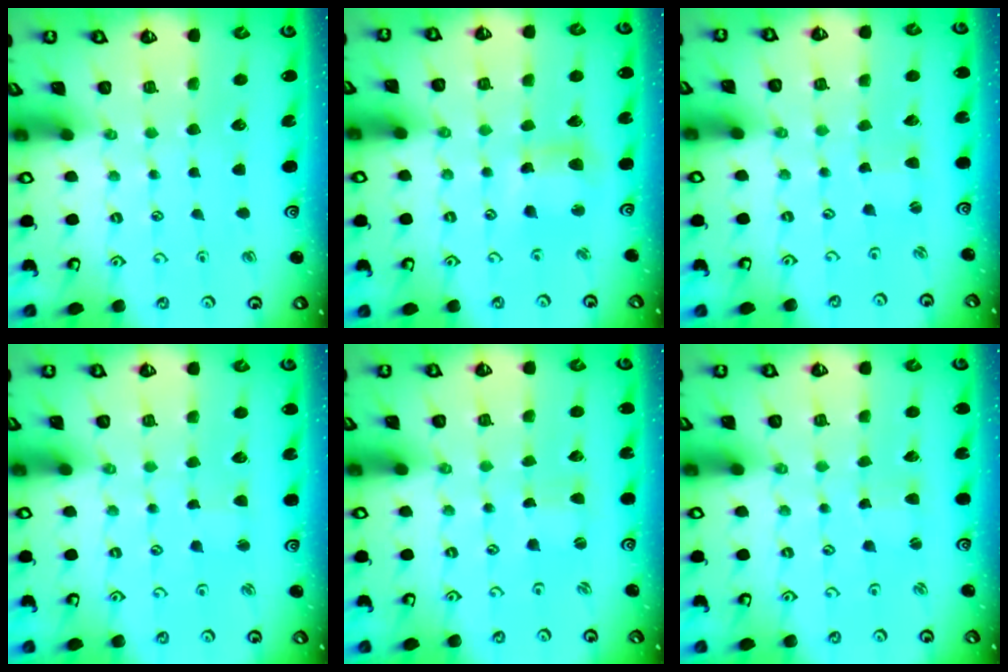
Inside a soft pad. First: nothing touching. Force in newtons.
{"total": 8.4, "press": 8.3, "slide": 1.3}
{"total": 1.6, "press": 1.6, "slide": 0.4}
{"total": 1.3, "press": 1.3, "slide": 0.2}
{"total": 0.0}
{"total": 1.8, "press": 1.7, "slide": 0.2}